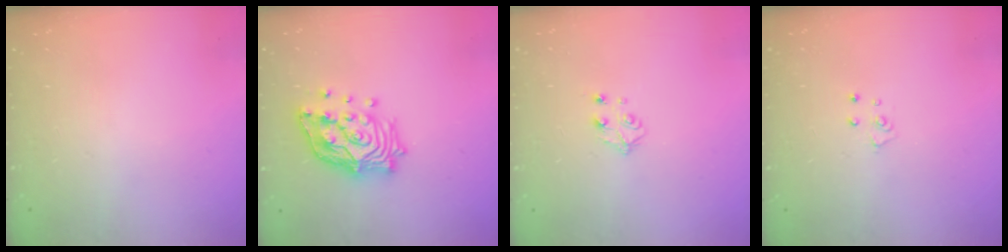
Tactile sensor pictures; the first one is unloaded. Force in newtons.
{"total": 17.1, "press": 17.0, "slide": 1.4}
{"total": 3.9, "press": 3.9, "slide": 0.5}
{"total": 2.9, "press": 2.9, "slide": 0.3}